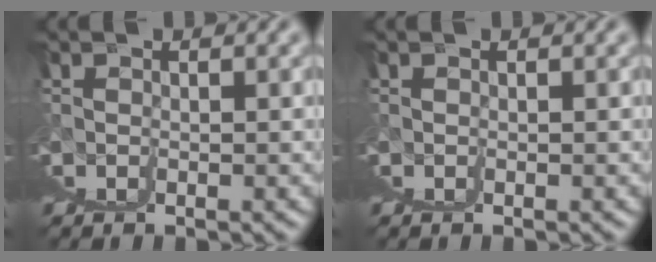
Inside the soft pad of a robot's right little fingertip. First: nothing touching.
{"total": 0.0}